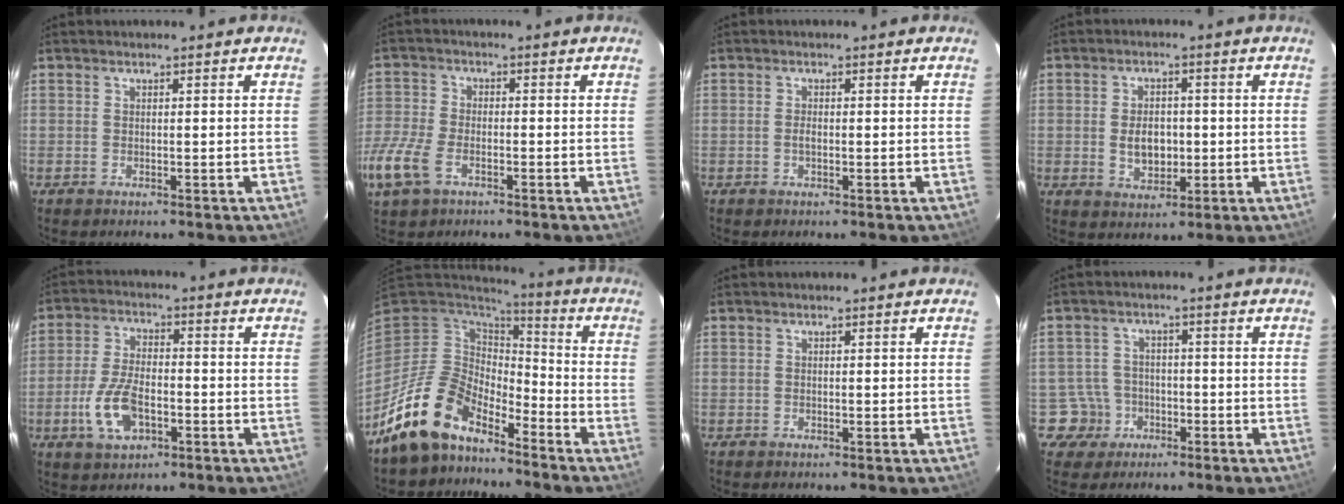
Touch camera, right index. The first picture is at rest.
{"total": 11.0, "force": [-5.6, 6.1, 7.3], "torque": [-0.186, -0.016, -0.118]}
{"total": 1.0, "force": [-0.3, 0.5, 0.9], "torque": [-0.019, -0.001, -0.005]}
{"total": 6.1, "force": [-0.6, 4.1, 4.5], "torque": [-0.085, -0.001, -0.002]}
{"total": 9.7, "force": [-3.5, 5.0, 7.5], "torque": [-0.167, -0.002, -0.062]}
{"total": 14.2, "force": [-11.1, 6.7, 5.8], "torque": [-0.127, 0.007, -0.200]}
{"total": 0.0}
{"total": 5.2, "force": [-2.4, 4.6, -0.1], "torque": [-0.009, 0.022, -0.040]}